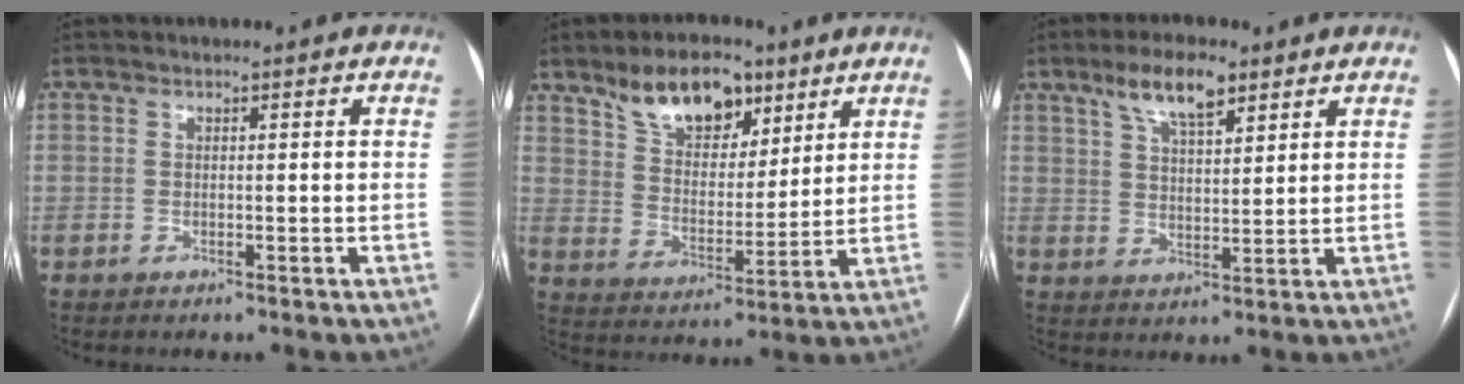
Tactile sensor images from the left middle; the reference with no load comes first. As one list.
[{"total": 11.3, "force": [7.5, 5.6, 6.4], "torque": [-0.112, 0.014, 0.137]}, {"total": 7.5, "force": [4.9, 2.2, 5.2], "torque": [-0.099, 0.010, 0.090]}]